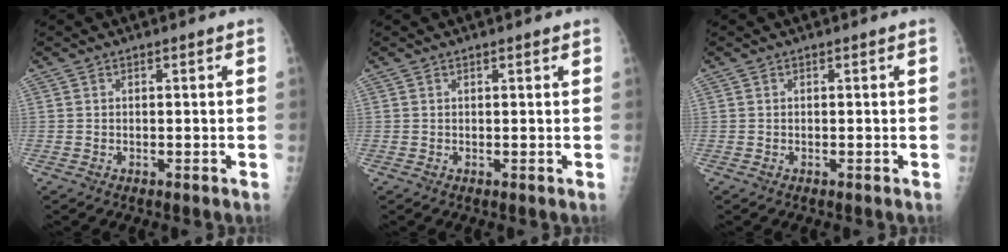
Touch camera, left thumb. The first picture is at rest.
{"total": 1.0, "force": [0.7, 0.2, 0.7], "torque": [-0.009, -0.001, 0.010]}
{"total": 0.0}